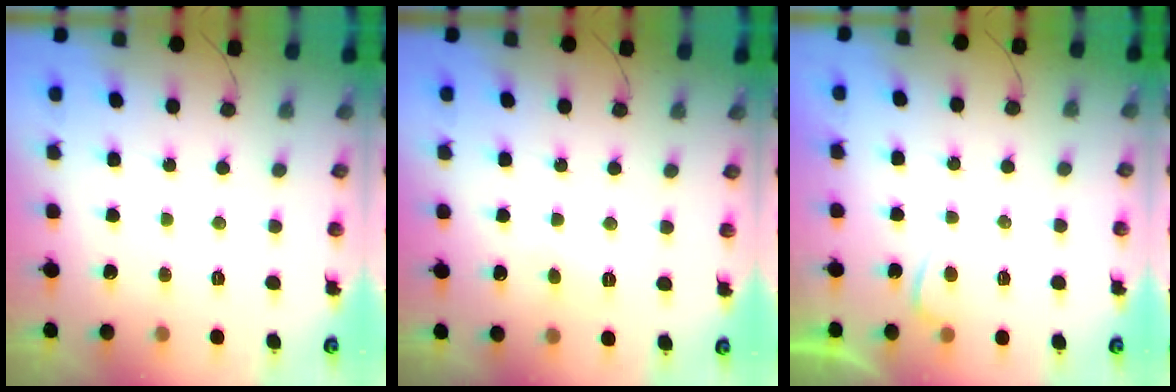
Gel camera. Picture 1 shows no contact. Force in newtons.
{"total": 5.5, "press": 5.5, "slide": 0.7}
{"total": 0.6, "press": 0.3, "slide": 0.5}